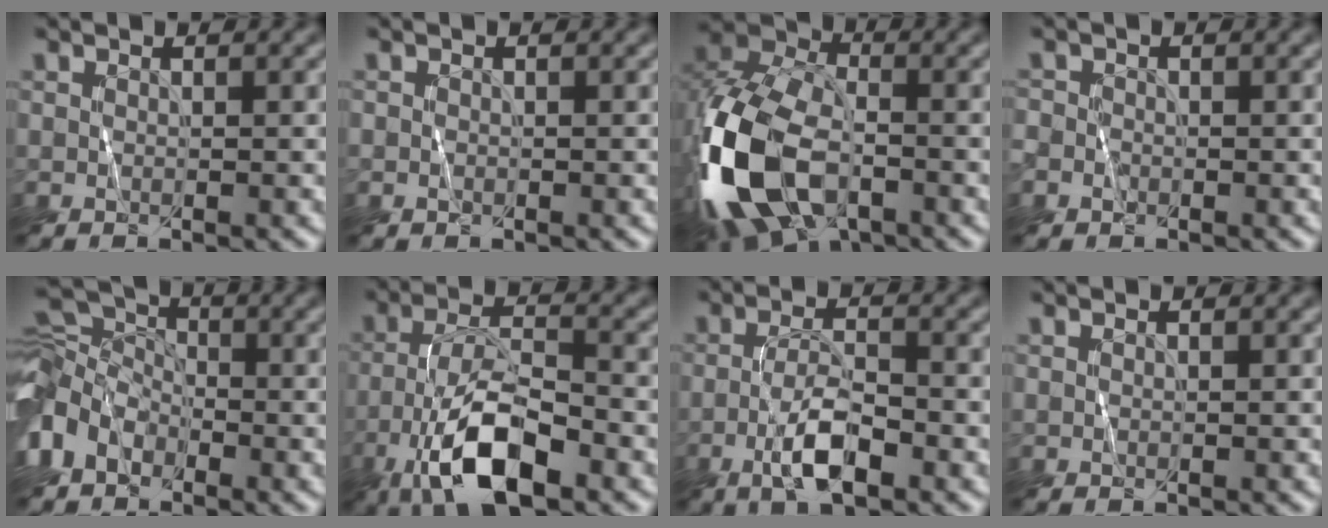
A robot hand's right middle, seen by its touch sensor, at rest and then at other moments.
{"total": 0.7, "force": [-0.1, 0.6, 0.3], "torque": [-0.002, -0.003, -0.004]}
{"total": 14.1, "force": [-5.5, 8.0, 10.3], "torque": [-0.228, -0.019, -0.113]}
{"total": 1.9, "force": [-0.6, 1.6, 0.7], "torque": [-0.004, -0.003, -0.009]}
{"total": 5.3, "force": [-1.6, 4.0, 3.0], "torque": [-0.062, 0.011, -0.056]}
{"total": 9.2, "force": [-4.4, 3.3, 7.3], "torque": [-0.134, 0.005, -0.086]}
{"total": 4.4, "force": [-1.8, 1.4, 3.7], "torque": [-0.073, 0.001, -0.036]}
{"total": 0.0}